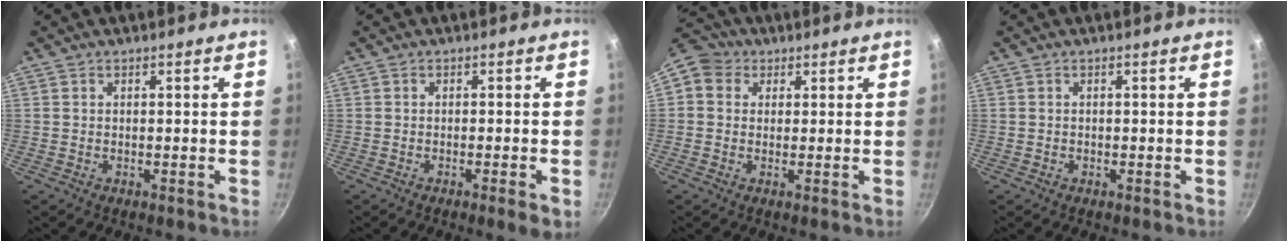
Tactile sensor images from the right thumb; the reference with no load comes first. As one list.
[{"total": 2.8, "force": [-1.2, 0.3, 2.5], "torque": [-0.047, -0.001, -0.018]}, {"total": 7.5, "force": [1.9, 6.5, 3.2], "torque": [-0.041, 0.013, 0.016]}, {"total": 0.0}]